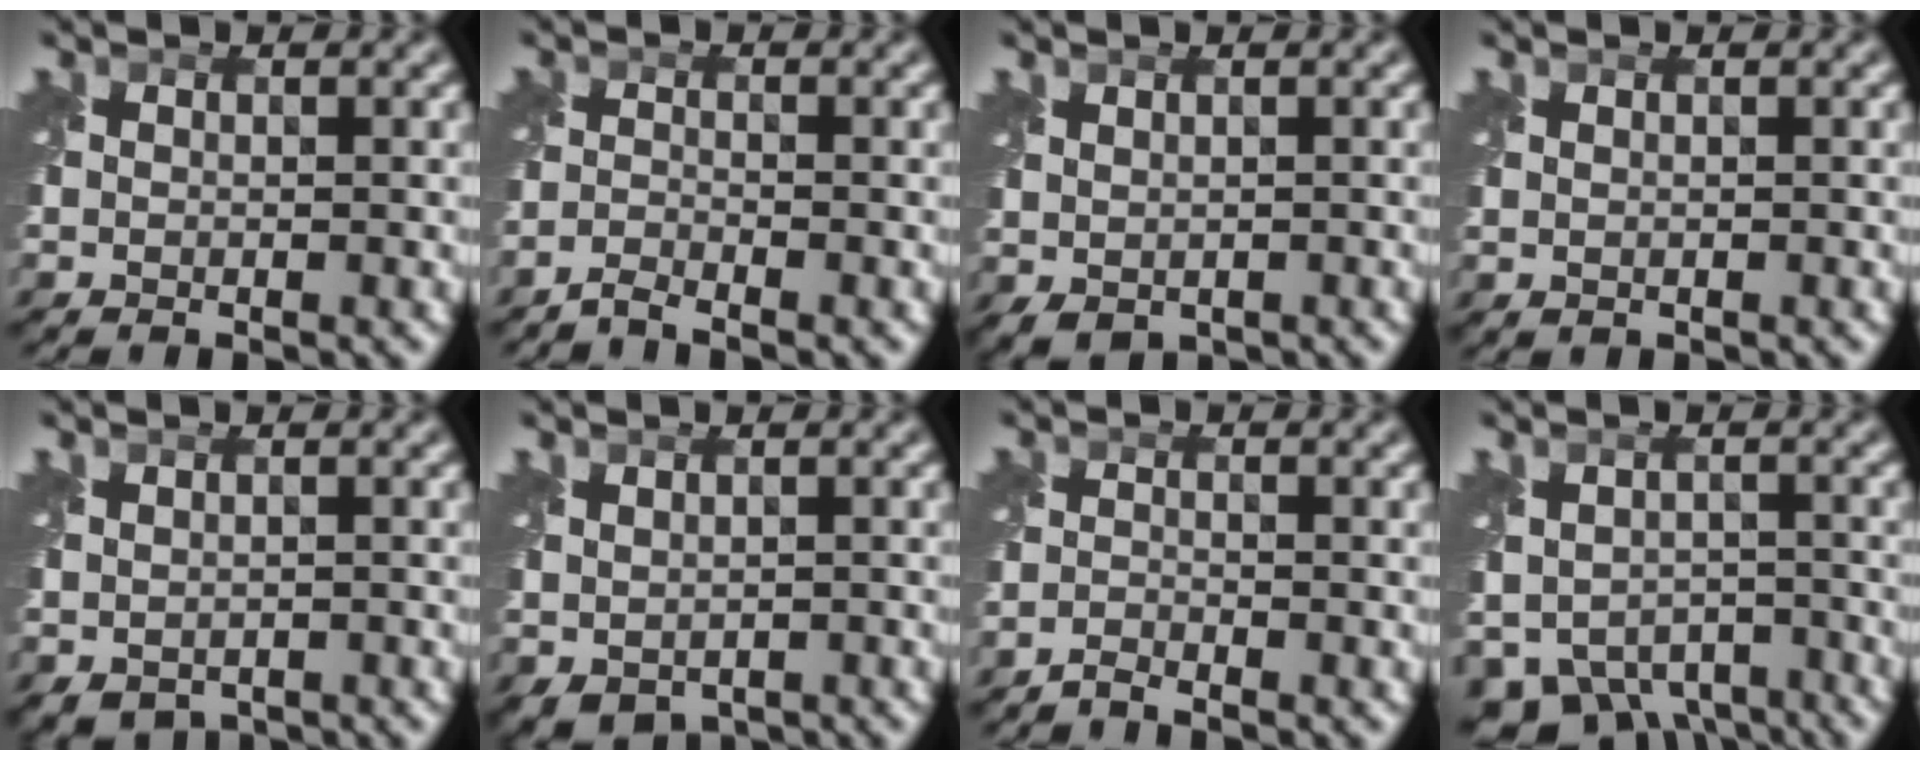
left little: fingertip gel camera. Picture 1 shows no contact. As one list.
[{"total": 1.3, "force": [-1.2, 0.0, 0.3], "torque": [-0.005, 0.002, -0.034]}, {"total": 1.2, "force": [0.1, 1.0, 0.7], "torque": [-0.021, 0.000, 0.012]}, {"total": 0.6, "force": [0.6, 0.1, -0.2], "torque": [0.004, 0.009, 0.015]}, {"total": 1.3, "force": [-0.1, 1.2, 0.7], "torque": [-0.017, -0.003, 0.007]}, {"total": 2.0, "force": [-0.2, 1.6, 1.2], "torque": [-0.027, -0.002, 0.007]}, {"total": 0.8, "force": [-0.8, 0.0, 0.1], "torque": [-0.003, 0.003, -0.024]}, {"total": 6.9, "force": [-4.4, 4.7, 2.5], "torque": [-0.045, -0.017, -0.056]}]